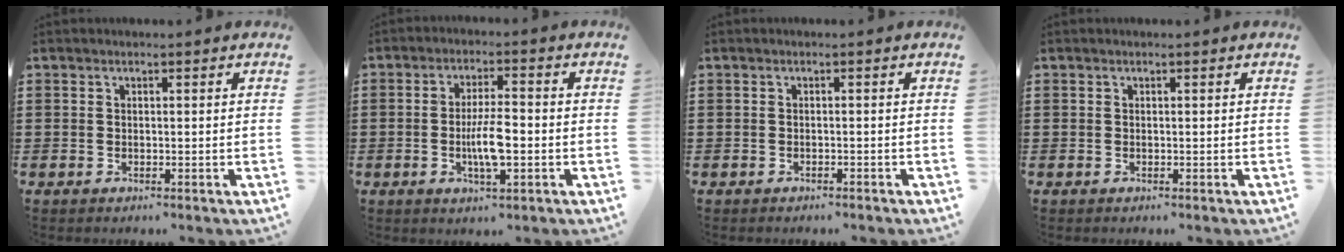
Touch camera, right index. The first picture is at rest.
{"total": 6.3, "force": [-1.3, 1.7, 5.9], "torque": [-0.116, 0.000, -0.026]}
{"total": 0.5, "force": [-0.5, 0.1, 0.2], "torque": [-0.005, -0.002, -0.010]}
{"total": 0.0}